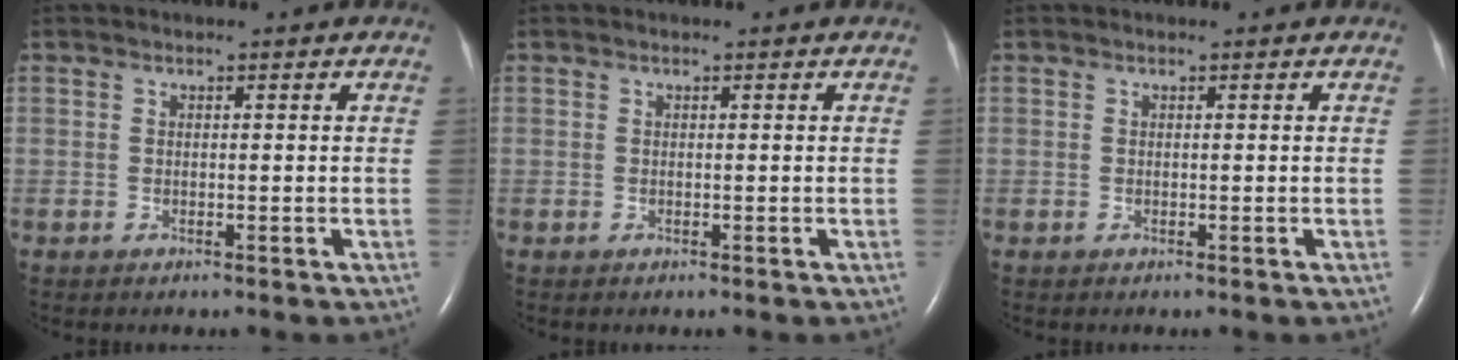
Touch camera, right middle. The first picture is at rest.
{"total": 0.0}
{"total": 0.0}